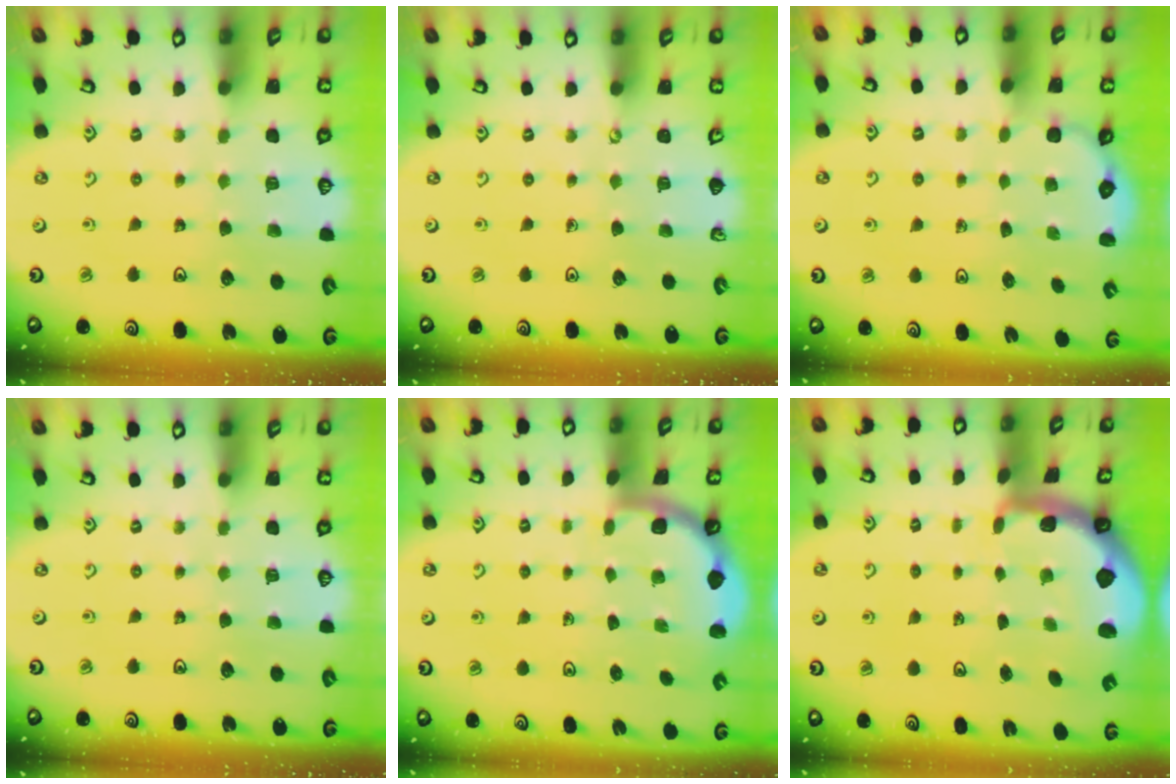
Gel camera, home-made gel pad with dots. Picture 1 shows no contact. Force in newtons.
{"total": 0.0}
{"total": 1.5, "press": 1.2, "slide": 0.9}
{"total": 0.0}
{"total": 1.8, "press": 1.8, "slide": 0.1}
{"total": 1.9, "press": 1.9, "slide": 0.4}